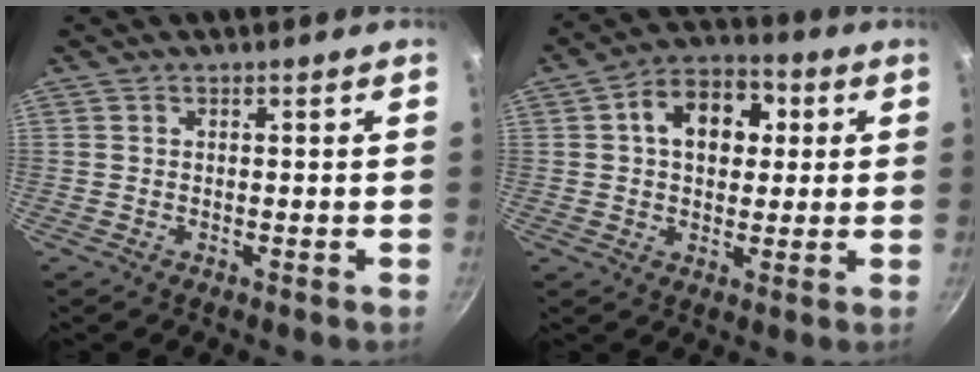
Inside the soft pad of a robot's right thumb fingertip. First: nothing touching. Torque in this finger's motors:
{"motor_torque": [-0.27, 0.62, 0.98, 0.26, 0.06]}